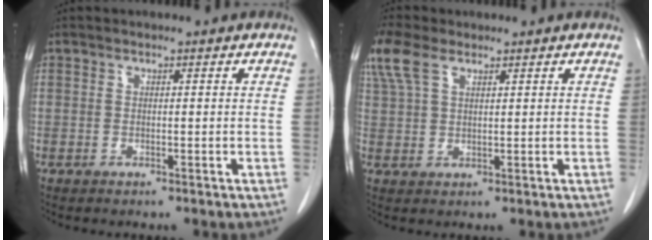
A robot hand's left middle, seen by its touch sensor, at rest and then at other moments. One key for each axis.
{"total": 5.8, "fx": 3.6, "fy": 2.8, "fz": 3.7, "tx": -0.099, "ty": 0.023, "tz": 0.078}